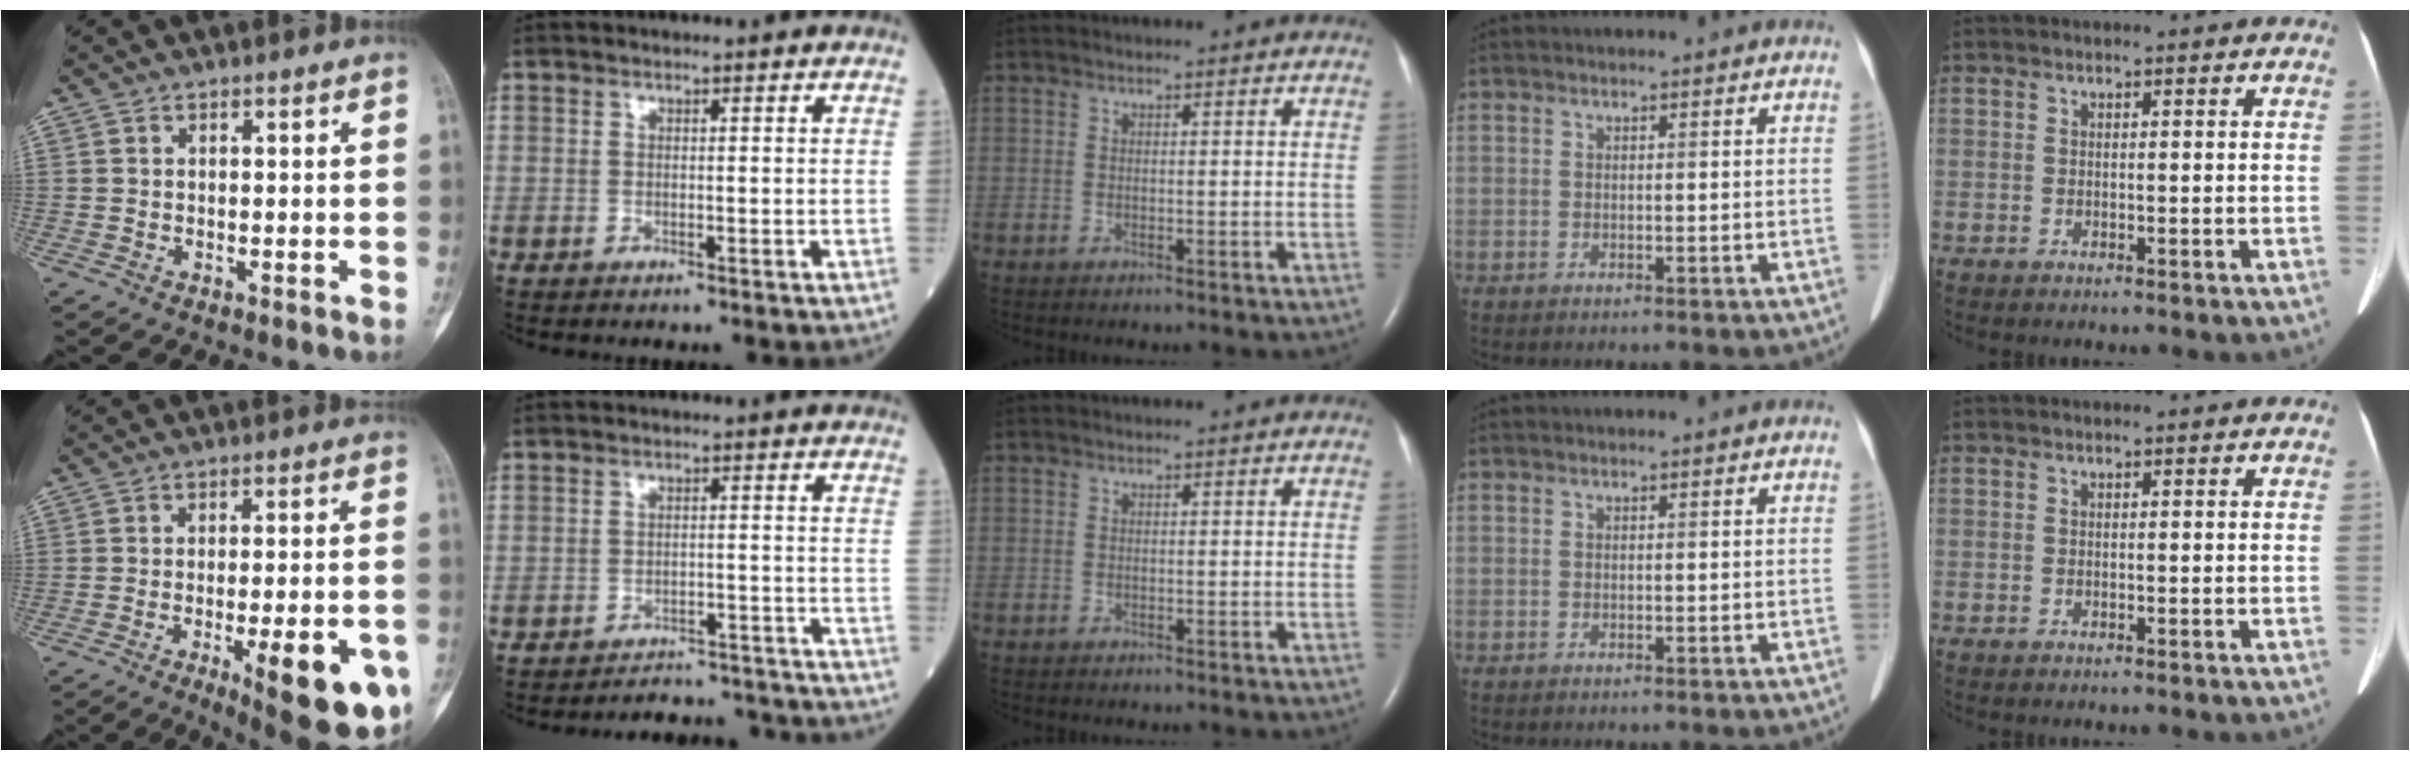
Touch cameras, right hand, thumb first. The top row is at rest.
{"thumb": {"total": 17.5, "force": [-6.8, 4.8, 15.4], "torque": [-0.153, 0.010, -0.078]}, "index": {"total": 9.2, "force": [-9.1, 1.7, -0.1], "torque": [0.017, 0.023, -0.107]}}